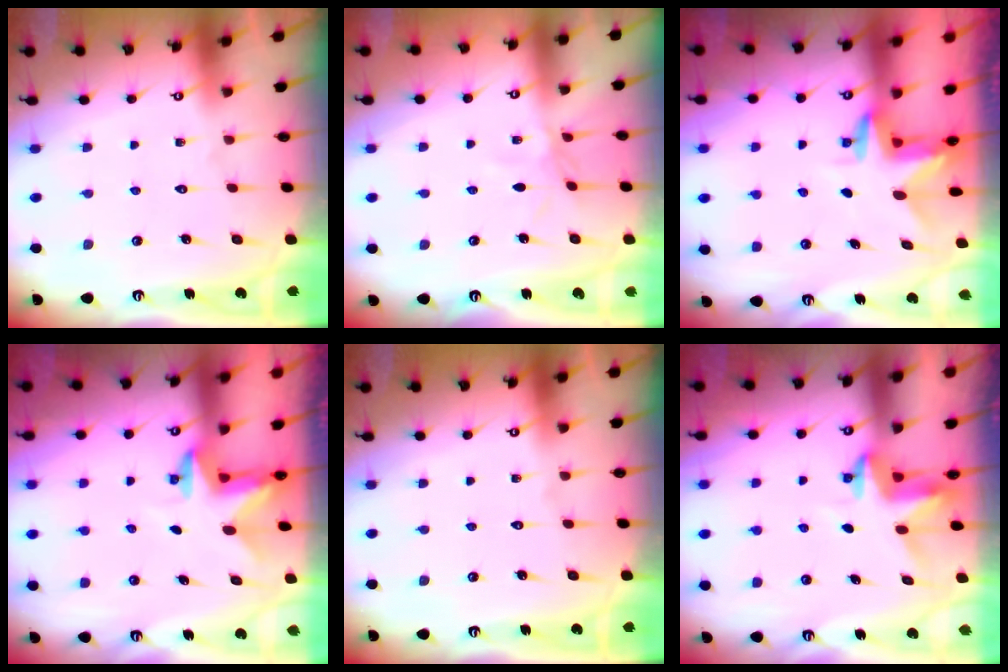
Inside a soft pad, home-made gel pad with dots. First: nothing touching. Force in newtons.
{"total": 3.0, "press": 2.9, "slide": 0.3}
{"total": 3.0, "press": 3.0, "slide": 0.2}
{"total": 2.4, "press": 2.4, "slide": 0.4}
{"total": 0.0}
{"total": 3.5, "press": 3.4, "slide": 0.4}